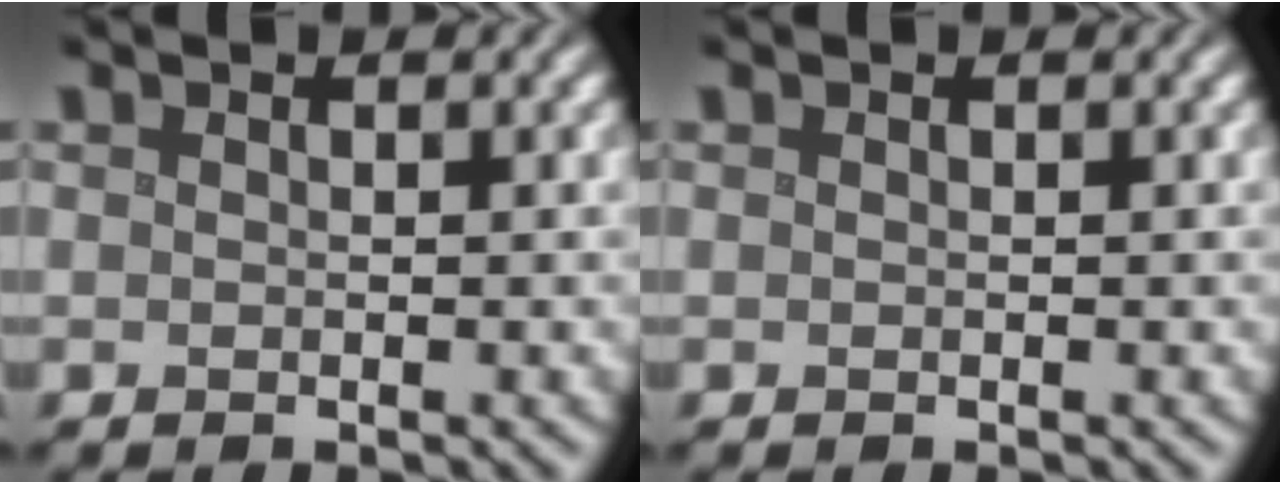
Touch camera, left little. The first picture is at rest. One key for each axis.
{"total": 0.0}